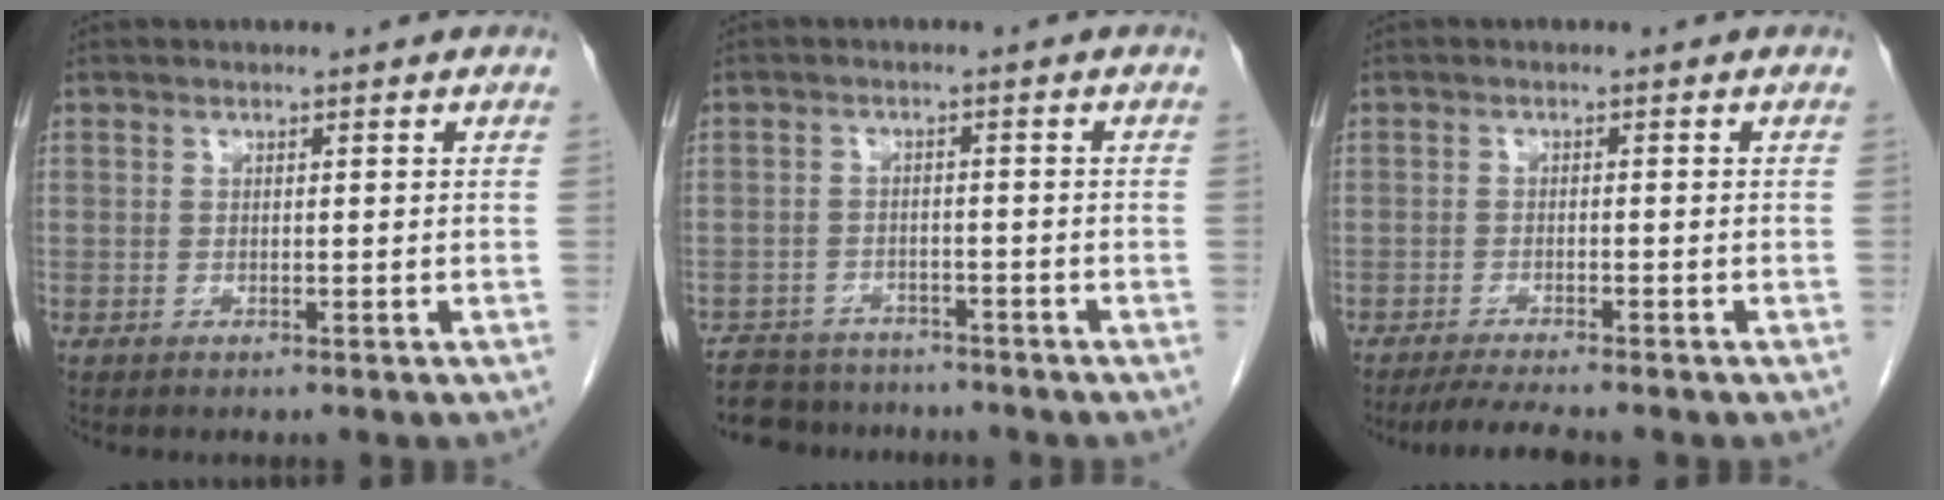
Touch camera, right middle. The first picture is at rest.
{"total": 7.6, "force": [-6.8, 3.2, 1.1], "torque": [-0.015, 0.002, -0.100]}
{"total": 4.6, "force": [-4.0, -0.1, 2.3], "torque": [-0.038, -0.015, -0.066]}